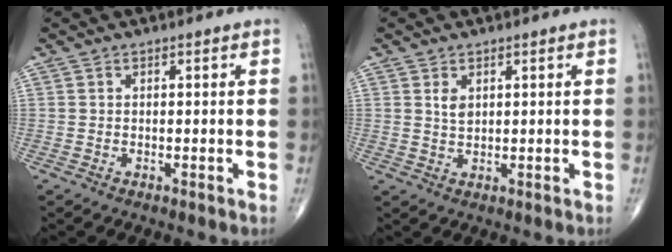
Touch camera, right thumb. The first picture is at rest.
{"total": 2.3, "force": [0.9, 1.4, 1.6], "torque": [-0.025, -0.005, 0.020]}